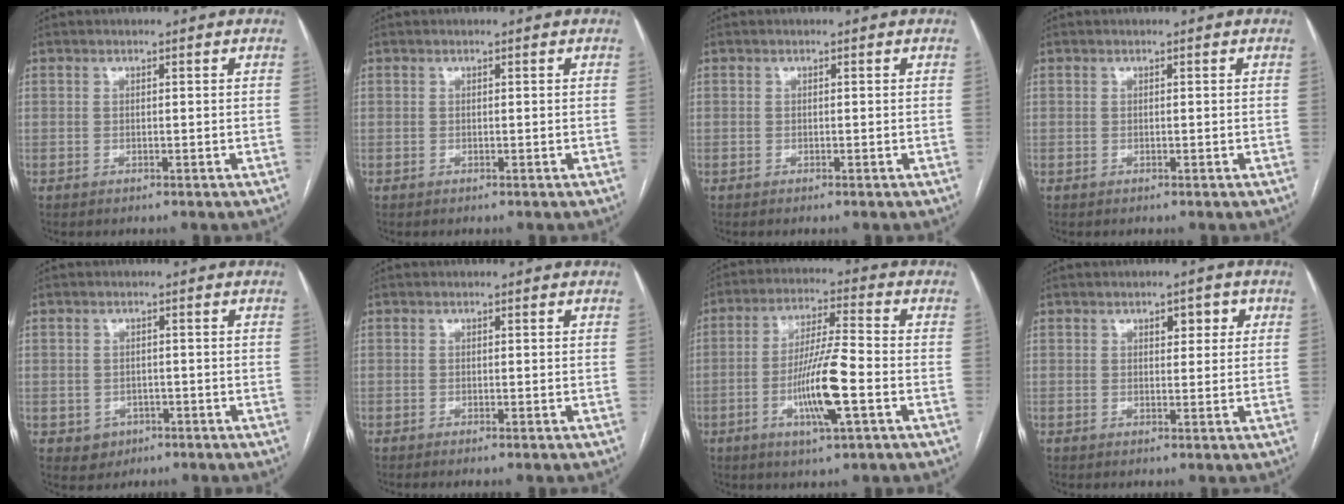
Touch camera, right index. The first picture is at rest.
{"total": 0.0}
{"total": 0.0}
{"total": 0.0}
{"total": 3.3, "force": [-1.1, 3.1, 0.6], "torque": [-0.002, 0.009, -0.005]}
{"total": 0.6, "force": [-0.4, -0.1, 0.4], "torque": [-0.010, 0.000, -0.007]}
{"total": 11.1, "force": [-3.4, 0.6, 10.6], "torque": [-0.201, -0.008, -0.063]}
{"total": 3.2, "force": [1.3, 1.6, 2.5], "torque": [-0.031, 0.009, 0.017]}